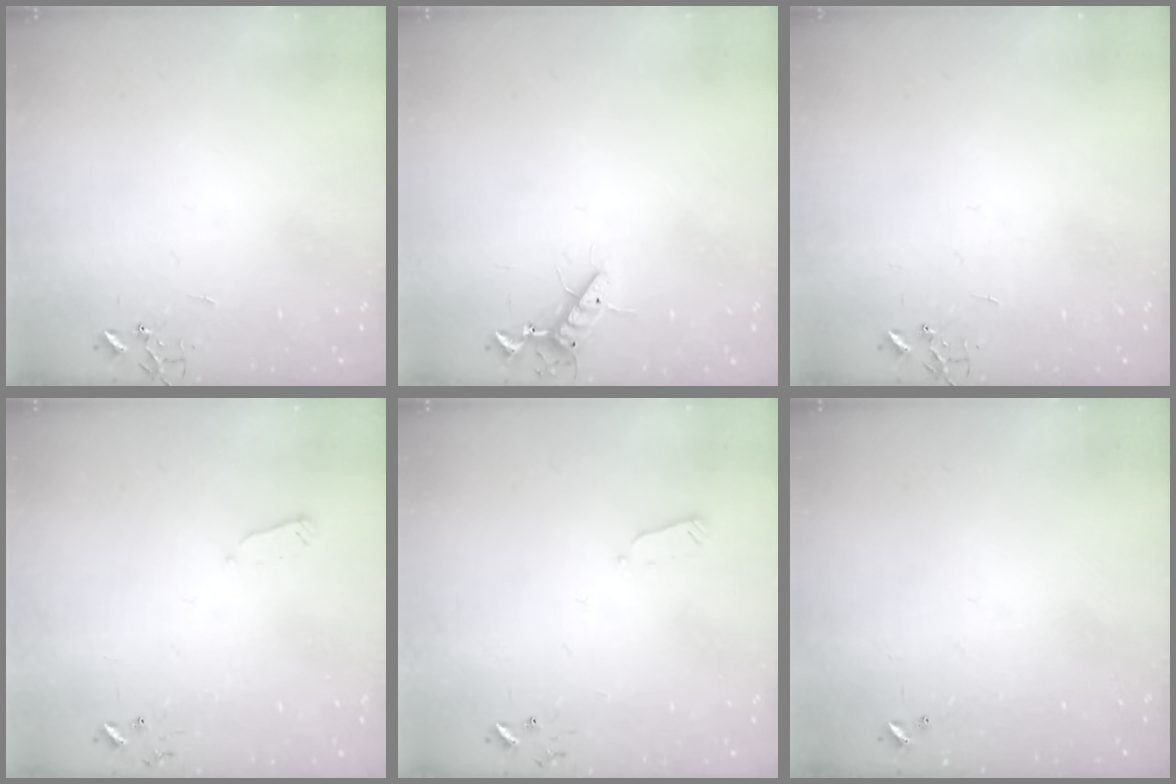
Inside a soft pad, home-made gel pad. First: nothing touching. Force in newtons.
{"total": 8.5, "press": 8.4, "slide": 1.5}
{"total": 0.0}
{"total": 2.4, "press": 2.4, "slide": 0.4}
{"total": 2.4, "press": 2.3, "slide": 0.4}
{"total": 0.0}